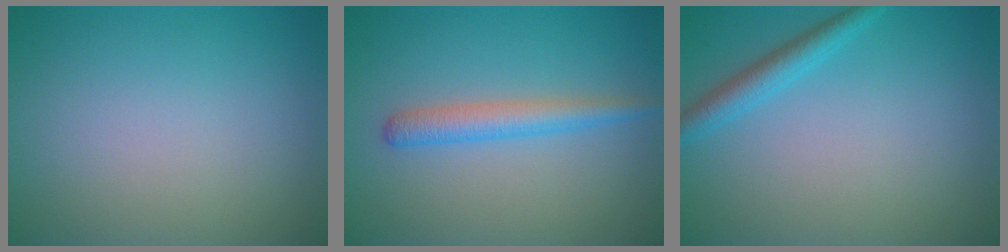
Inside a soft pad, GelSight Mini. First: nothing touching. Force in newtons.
{"total": 2.6, "press": 2.6, "slide": 0.1}
{"total": 2.3, "press": 2.3, "slide": 0.2}